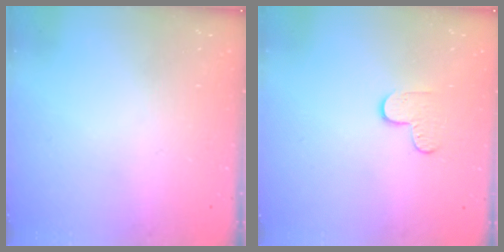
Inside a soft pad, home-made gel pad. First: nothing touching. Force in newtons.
{"total": 4.5, "press": 4.5, "slide": 0.4}